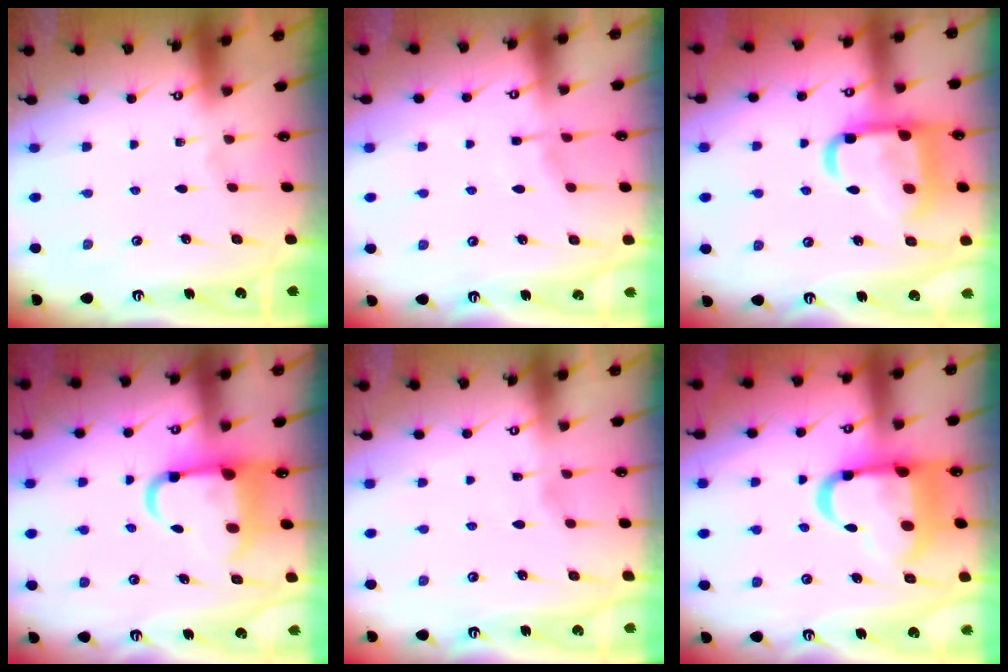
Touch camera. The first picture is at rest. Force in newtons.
{"total": 3.9, "press": 3.9, "slide": 0.3}
{"total": 17.6, "press": 17.5, "slide": 1.6}
{"total": 9.0, "press": 8.7, "slide": 2.4}
{"total": 2.9, "press": 2.9, "slide": 0.4}
{"total": 17.2, "press": 17.1, "slide": 1.9}